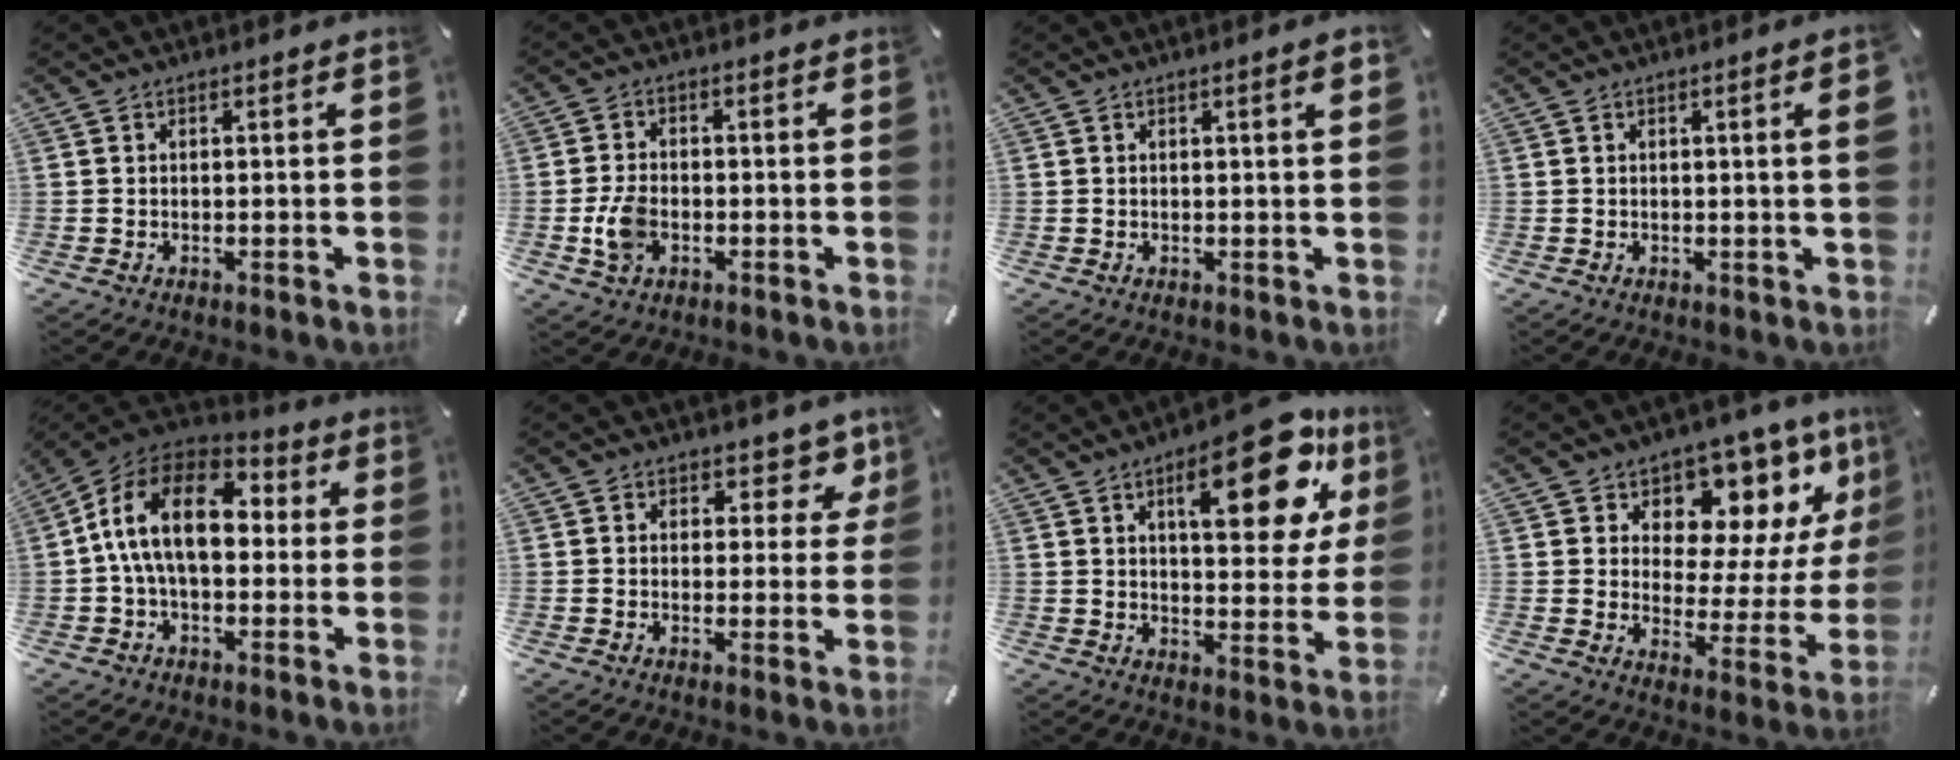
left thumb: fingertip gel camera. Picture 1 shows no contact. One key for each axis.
{"total": 6.0, "fx": -1.5, "fy": 4.1, "fz": 4.1, "tx": -0.094, "ty": 0.003, "tz": -0.030}
{"total": 2.7, "fx": 0.8, "fy": 0.3, "fz": 2.6, "tx": -0.041, "ty": 0.000, "tz": 0.010}
{"total": 3.1, "fx": 0.4, "fy": 0.0, "fz": 3.0, "tx": -0.045, "ty": -0.005, "tz": 0.003}
{"total": 16.6, "fx": 1.8, "fy": 10.1, "fz": 13.0, "tx": -0.262, "ty": 0.011, "tz": 0.030}
{"total": 6.0, "fx": 3.4, "fy": 4.2, "fz": 2.6, "tx": -0.012, "ty": -0.025, "tz": 0.052}
{"total": 22.1, "fx": 10.5, "fy": 9.1, "fz": 17.2, "tx": -0.234, "ty": -0.046, "tz": 0.159}
{"total": 9.4, "fx": 6.4, "fy": 6.3, "fz": 2.5, "tx": -0.023, "ty": -0.082, "tz": 0.107}